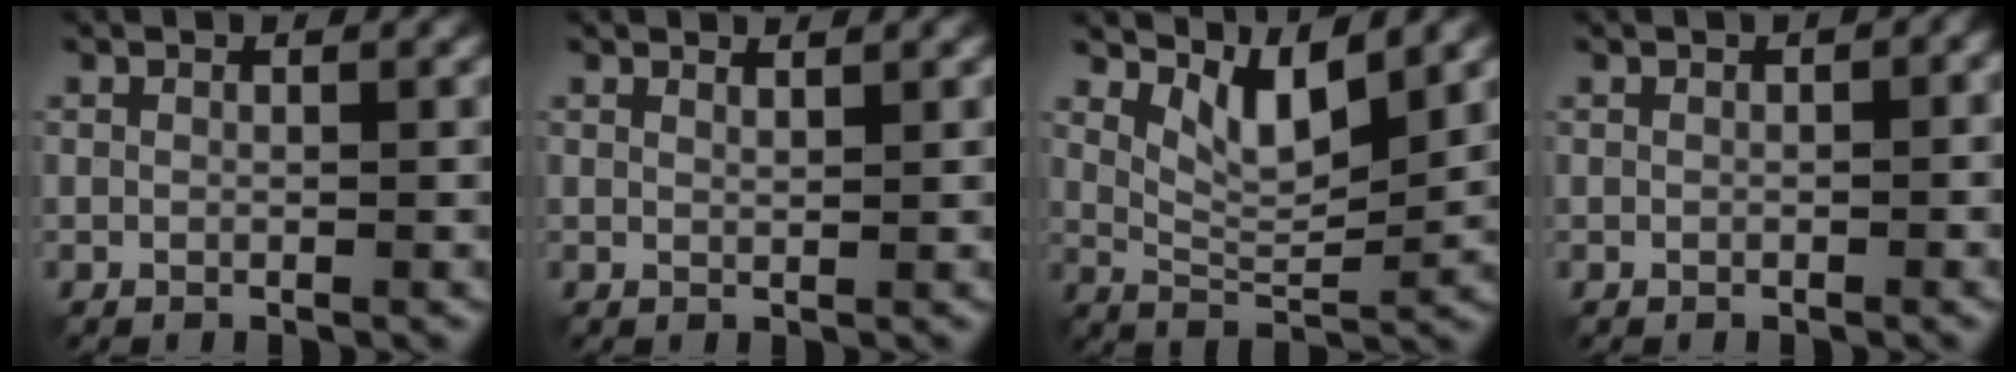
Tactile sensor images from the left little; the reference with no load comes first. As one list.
[{"total": 1.1, "force": [1.0, 0.2, 0.5], "torque": [-0.002, 0.003, 0.013]}, {"total": 4.7, "force": [2.3, 1.8, 3.7], "torque": [-0.072, -0.011, 0.046]}, {"total": 2.6, "force": [0.6, 1.3, 2.1], "torque": [-0.022, 0.008, 0.013]}]